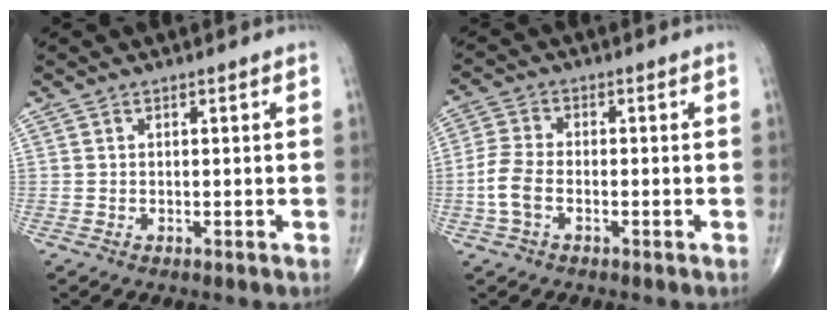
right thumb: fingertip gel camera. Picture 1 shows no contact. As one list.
[{"total": 5.5, "force": [-1.6, 3.2, 4.2], "torque": [-0.101, 0.013, -0.038]}]